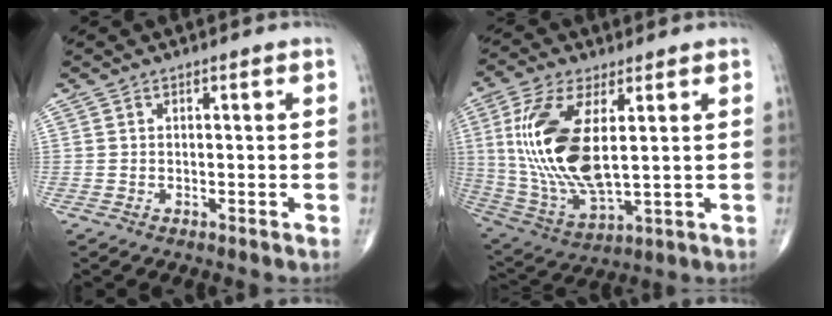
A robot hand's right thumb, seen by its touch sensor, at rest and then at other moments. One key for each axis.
{"total": 18.7, "fx": 3.1, "fy": 8.0, "fz": 16.5, "tx": -0.355, "ty": -0.020, "tz": 0.070}